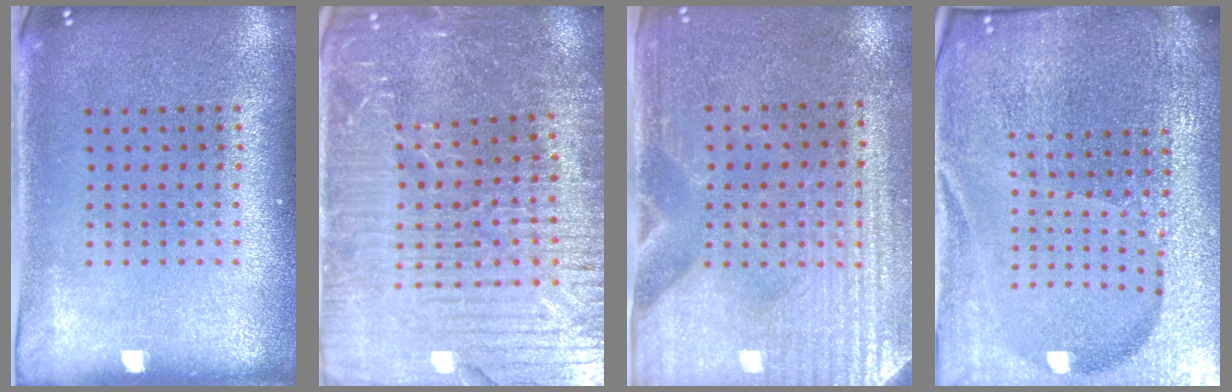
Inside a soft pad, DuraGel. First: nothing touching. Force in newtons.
{"total": 4.7, "press": 4.4, "slide": 1.5}
{"total": 3.6, "press": 3.2, "slide": 1.6}
{"total": 6.4, "press": 5.6, "slide": 3.1}